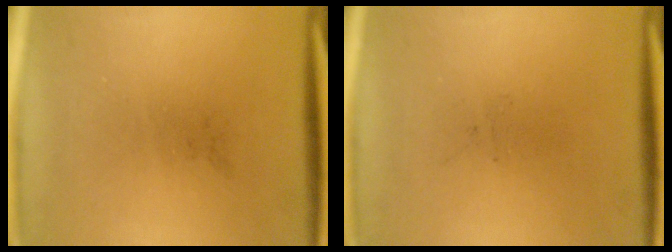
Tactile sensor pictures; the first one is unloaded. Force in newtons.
{"total": 0.0}